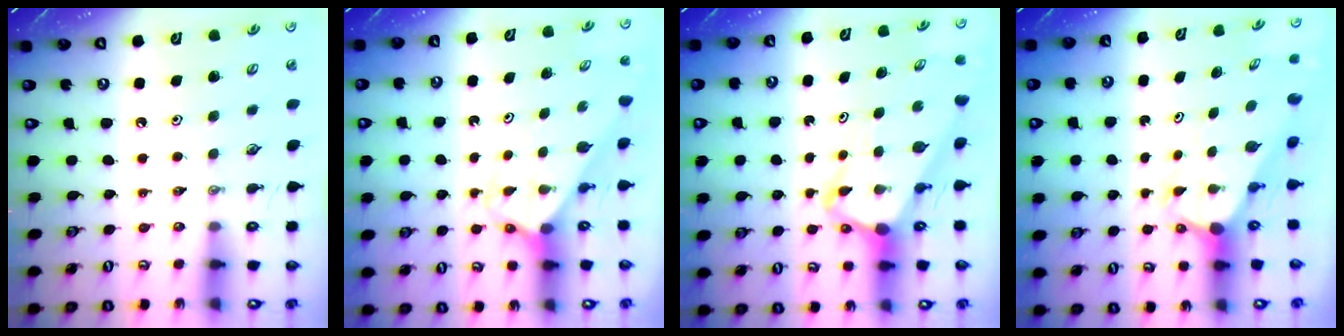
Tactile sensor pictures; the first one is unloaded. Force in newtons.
{"total": 2.4, "press": 2.4, "slide": 0.2}
{"total": 5.5, "press": 5.5, "slide": 0.5}
{"total": 2.5, "press": 2.5, "slide": 0.1}